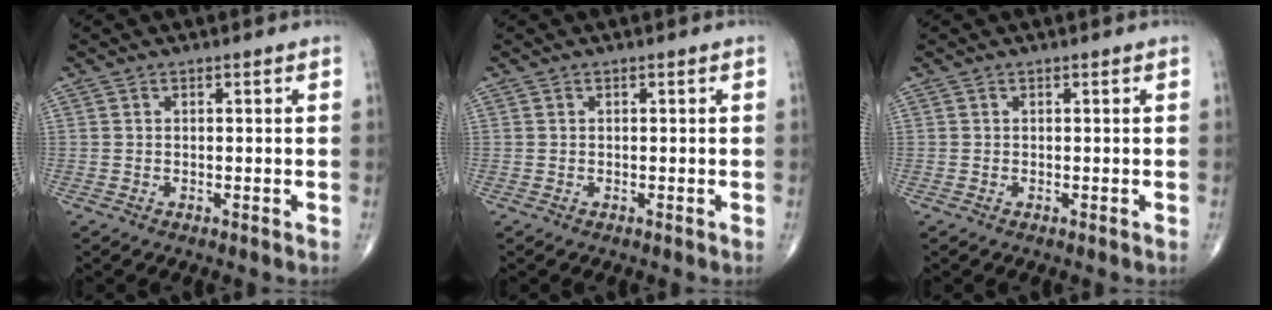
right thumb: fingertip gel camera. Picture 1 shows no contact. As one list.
[{"total": 0.0}, {"total": 0.0}]